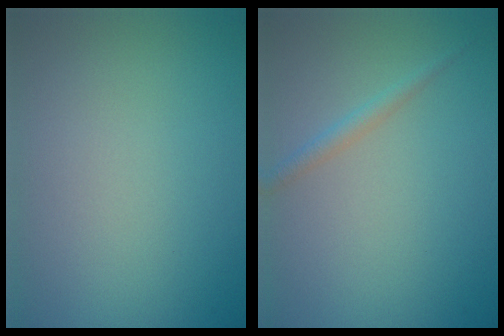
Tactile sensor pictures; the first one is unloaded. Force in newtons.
{"total": 1.3, "press": 1.3, "slide": 0.0}